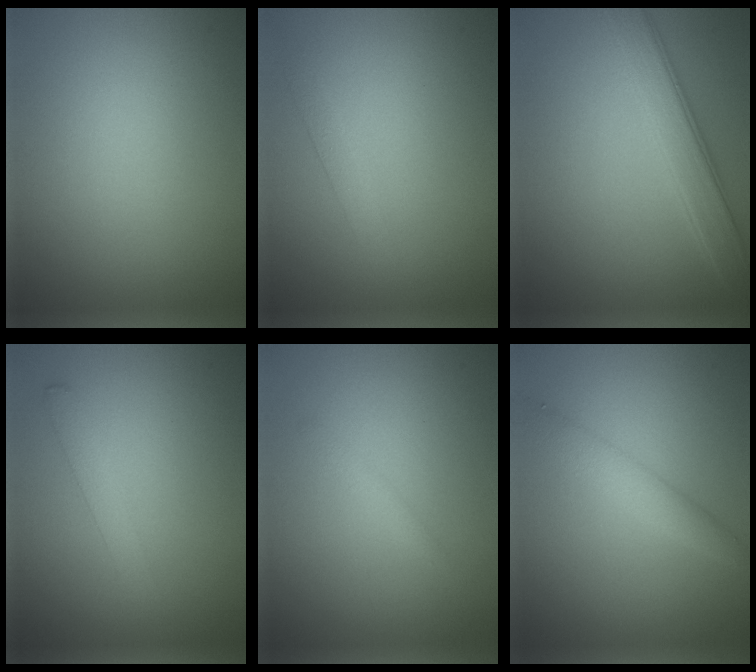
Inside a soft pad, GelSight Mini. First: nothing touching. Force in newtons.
{"total": 1.3, "press": 1.3, "slide": 0.1}
{"total": 4.2, "press": 4.2, "slide": 0.2}
{"total": 1.7, "press": 1.7, "slide": 0.1}
{"total": 0.8, "press": 0.8, "slide": 0.1}
{"total": 2.7, "press": 2.6, "slide": 0.1}